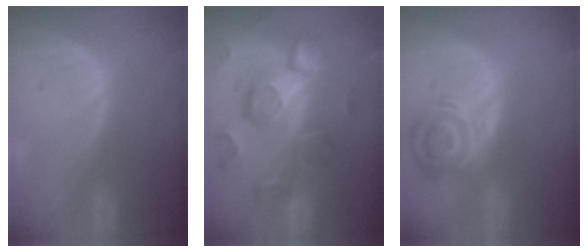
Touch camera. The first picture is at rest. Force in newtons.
{"total": 12.3, "press": 10.6, "slide": 6.2}
{"total": 7.8, "press": 7.0, "slide": 3.6}